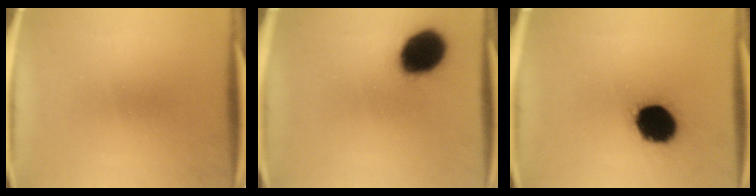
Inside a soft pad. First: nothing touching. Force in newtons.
{"total": 16.4}
{"total": 17.6}